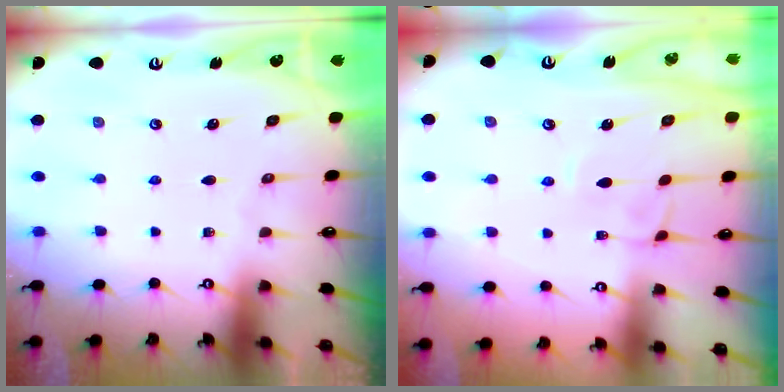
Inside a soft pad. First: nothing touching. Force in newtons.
{"total": 3.3, "press": 3.3, "slide": 0.1}